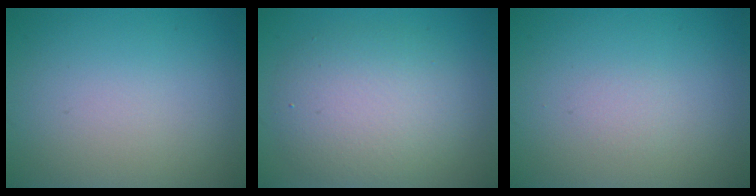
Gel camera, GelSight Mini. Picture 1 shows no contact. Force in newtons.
{"total": 5.4, "press": 5.3, "slide": 0.5}
{"total": 0.6, "press": 0.6, "slide": 0.1}